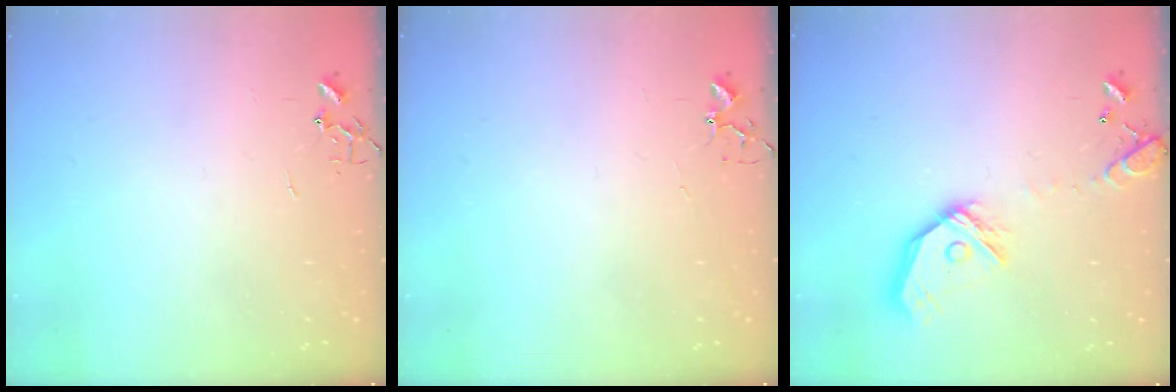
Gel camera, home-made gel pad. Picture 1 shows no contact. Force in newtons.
{"total": 4.2, "press": 4.2, "slide": 0.7}
{"total": 16.5, "press": 16.3, "slide": 2.4}